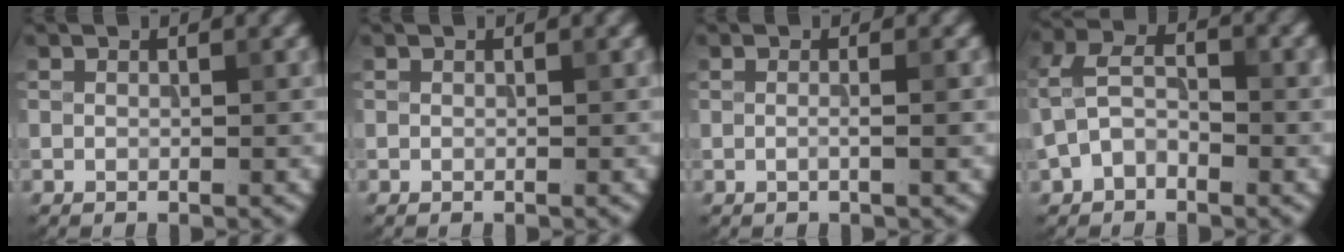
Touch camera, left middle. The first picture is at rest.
{"total": 0.0}
{"total": 1.4, "force": [0.0, 0.1, 1.4], "torque": [-0.022, -0.009, -0.003]}
{"total": 4.1, "force": [-1.2, 2.6, 3.1], "torque": [-0.068, 0.014, -0.029]}